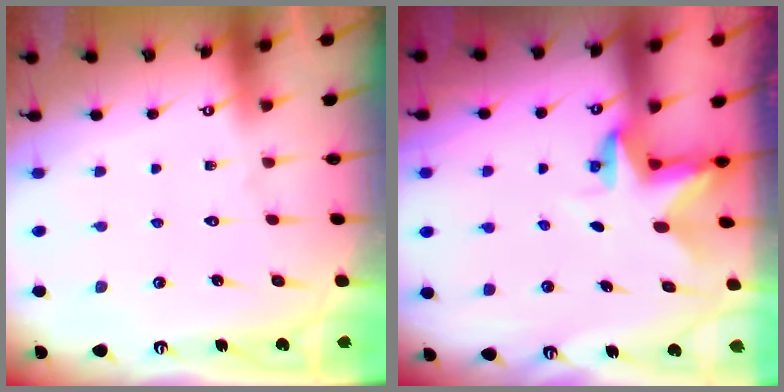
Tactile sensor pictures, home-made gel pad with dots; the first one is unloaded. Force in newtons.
{"total": 3.0, "press": 3.0, "slide": 0.2}